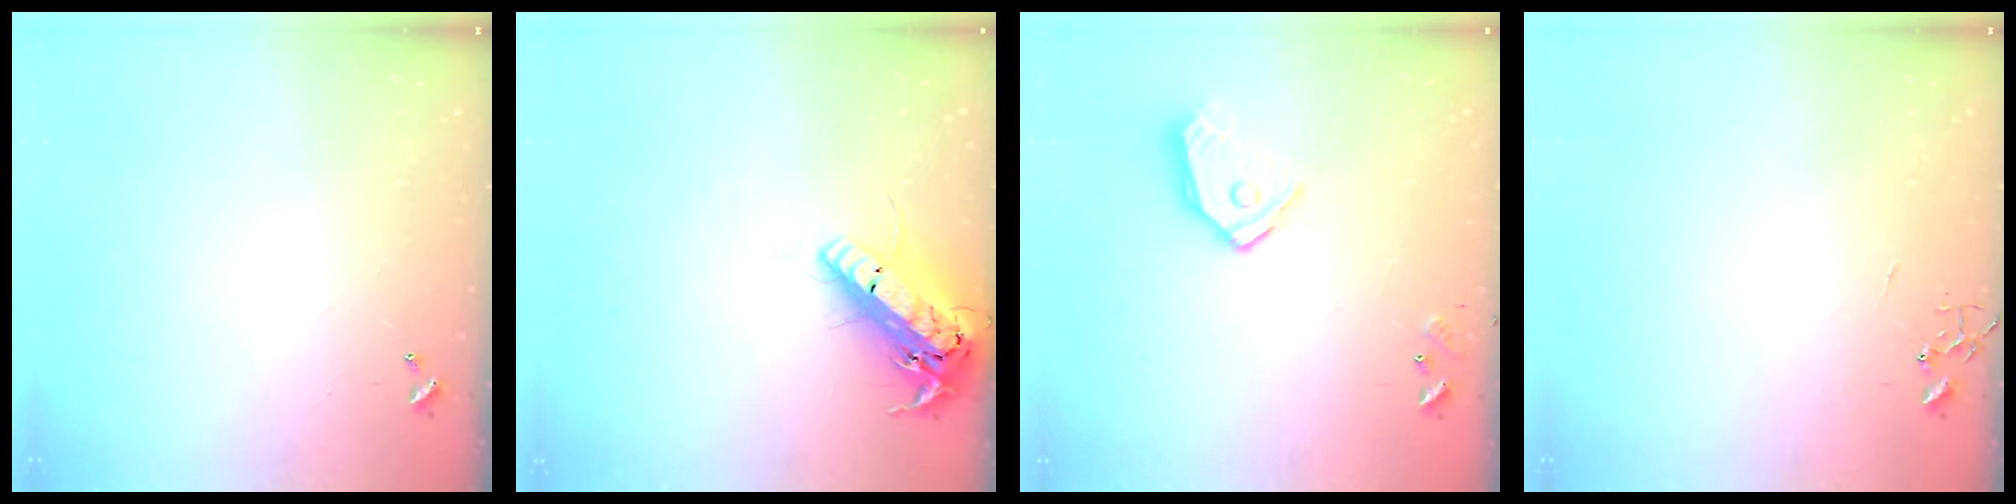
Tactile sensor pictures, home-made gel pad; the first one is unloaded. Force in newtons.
{"total": 18.4, "press": 18.1, "slide": 3.2}
{"total": 12.1, "press": 12.0, "slide": 1.5}
{"total": 0.0}